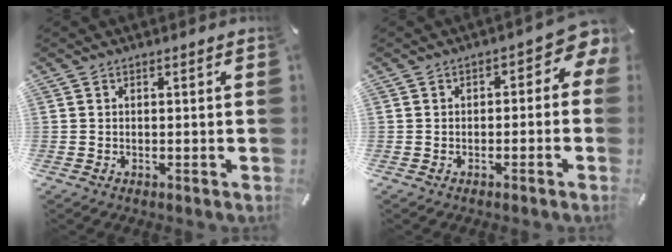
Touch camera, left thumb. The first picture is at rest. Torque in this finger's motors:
{"motor_torque": [0.43, 0.35, 0.35, 0.34, -0.05]}